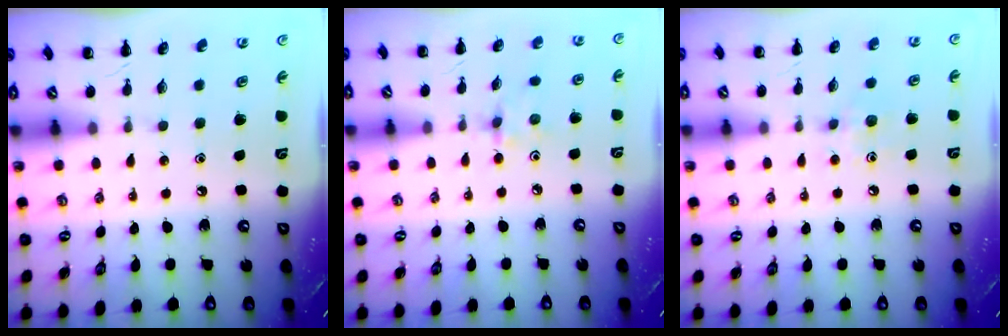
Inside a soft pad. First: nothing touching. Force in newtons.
{"total": 2.8, "press": 2.6, "slide": 0.9}
{"total": 6.8, "press": 6.6, "slide": 1.7}